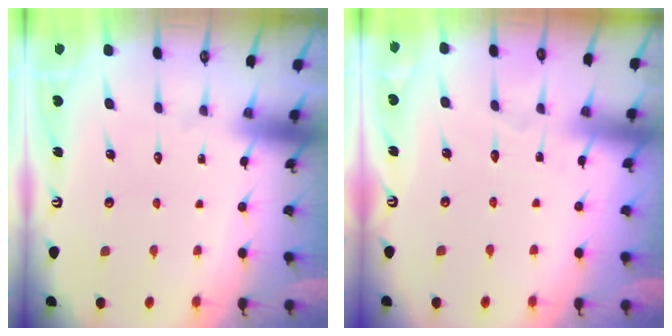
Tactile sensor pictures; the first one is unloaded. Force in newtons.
{"total": 2.7, "press": 2.7, "slide": 0.4}